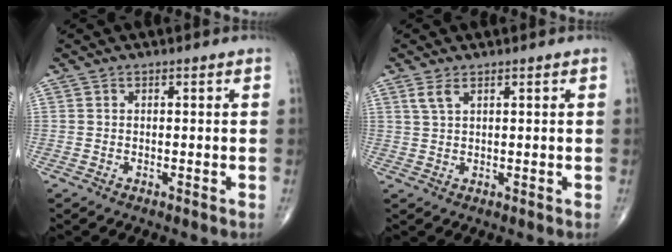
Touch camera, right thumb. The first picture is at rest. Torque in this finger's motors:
{"motor_torque": [0.13, 0.13, 0.83, 0.48, 0.27]}